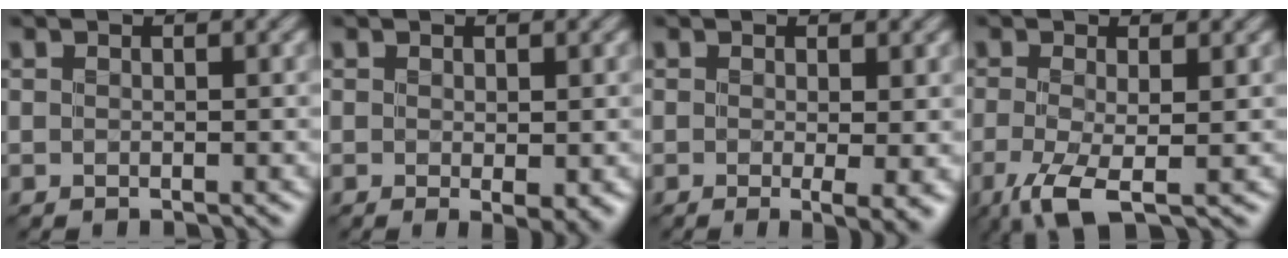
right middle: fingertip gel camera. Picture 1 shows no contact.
{"total": 1.7, "force": [-0.1, 0.3, 1.7], "torque": [-0.025, -0.005, 0.002]}
{"total": 2.9, "force": [0.0, 0.4, 2.9], "torque": [-0.037, -0.011, 0.002]}
{"total": 4.1, "force": [-1.6, 1.0, 3.7], "torque": [-0.087, -0.011, -0.034]}